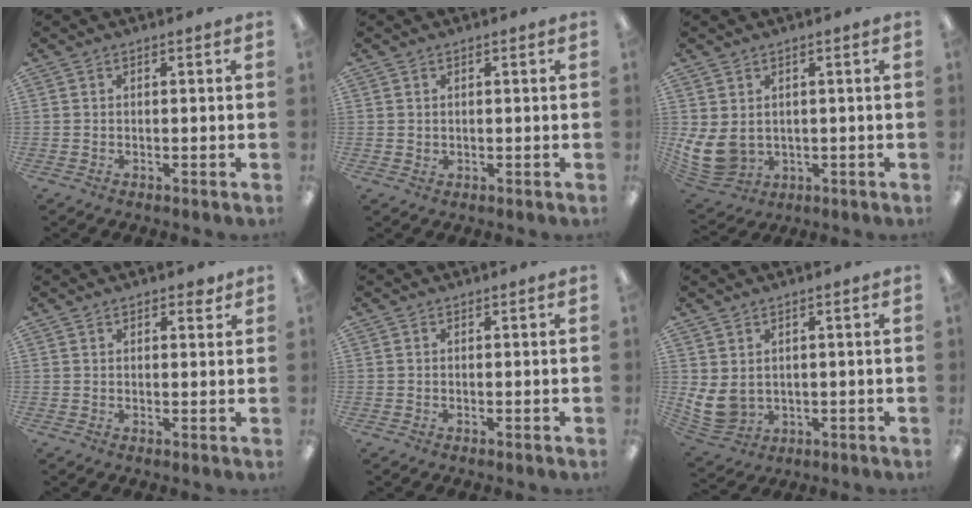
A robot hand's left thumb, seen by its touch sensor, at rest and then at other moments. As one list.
[{"total": 0.7, "force": [0.4, 0.6, 0.2], "torque": [-0.005, 0.002, 0.007]}, {"total": 8.2, "force": [0.9, 6.1, 5.5], "torque": [-0.128, -0.015, 0.020]}, {"total": 2.4, "force": [1.7, 1.1, 1.3], "torque": [-0.012, -0.004, 0.027]}, {"total": 0.0}, {"total": 6.8, "force": [1.5, 5.0, 4.3], "torque": [-0.105, -0.008, 0.034]}]